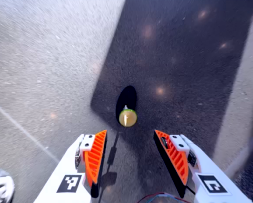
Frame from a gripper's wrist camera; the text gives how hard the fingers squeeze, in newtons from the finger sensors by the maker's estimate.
{"total": 0.0}